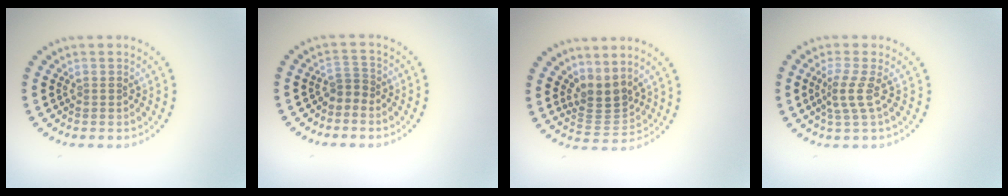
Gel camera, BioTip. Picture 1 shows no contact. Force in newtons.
{"total": 1.5, "press": 1.0, "slide": 1.2}
{"total": 2.8, "press": 1.9, "slide": 2.0}
{"total": 2.3, "press": 1.6, "slide": 1.7}